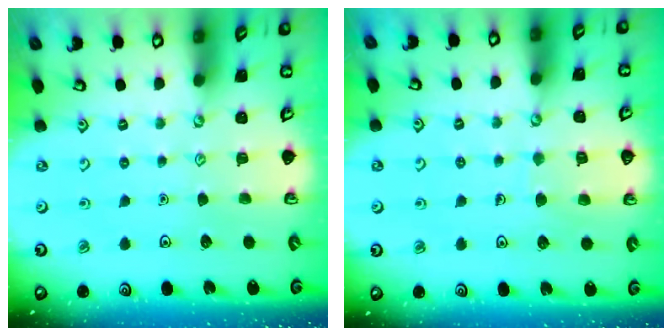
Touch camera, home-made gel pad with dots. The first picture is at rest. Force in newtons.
{"total": 4.9, "press": 4.9, "slide": 0.4}